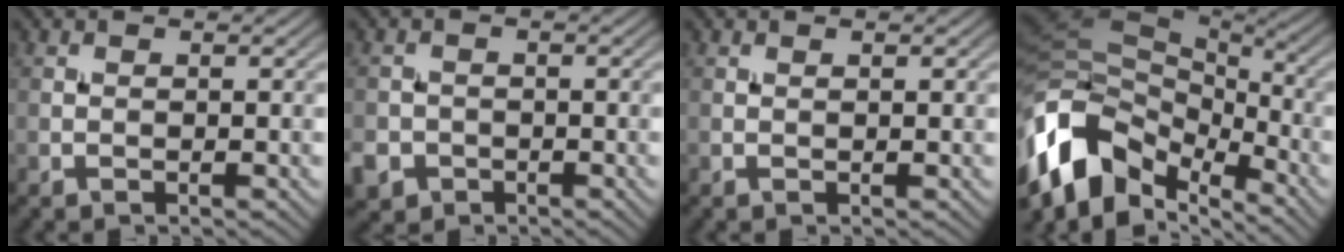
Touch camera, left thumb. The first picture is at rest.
{"total": 3.3, "force": [-1.7, 2.6, 0.9], "torque": [-0.023, -0.008, -0.038]}
{"total": 0.6, "force": [0.4, -0.1, 0.4], "torque": [-0.009, 0.003, 0.008]}
{"total": 12.9, "force": [-6.8, 7.5, 7.9], "torque": [-0.183, 0.000, -0.136]}